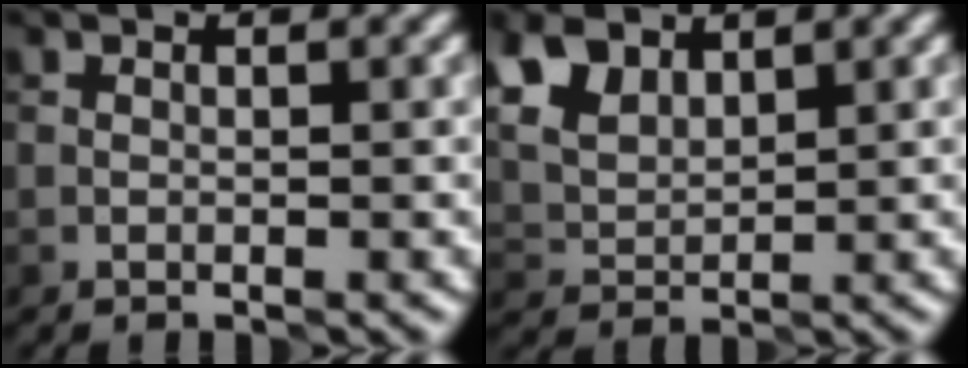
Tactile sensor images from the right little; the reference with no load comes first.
{"total": 5.3, "force": [3.0, 3.1, 3.1], "torque": [-0.089, 0.008, 0.060]}